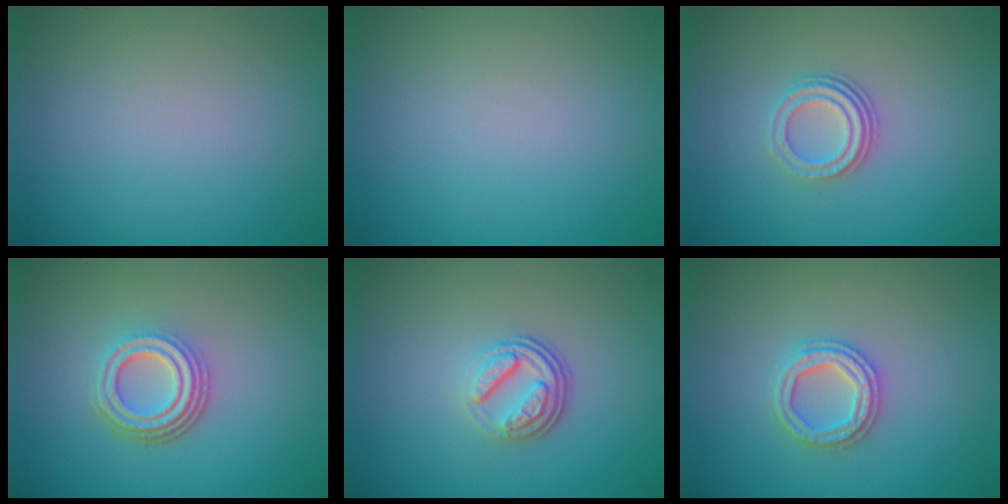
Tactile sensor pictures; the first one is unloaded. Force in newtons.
{"total": 0.0}
{"total": 3.0, "press": 2.1, "slide": 2.1}
{"total": 4.6, "press": 3.3, "slide": 3.2}
{"total": 3.7, "press": 2.6, "slide": 2.6}
{"total": 2.6, "press": 2.6, "slide": 0.5}